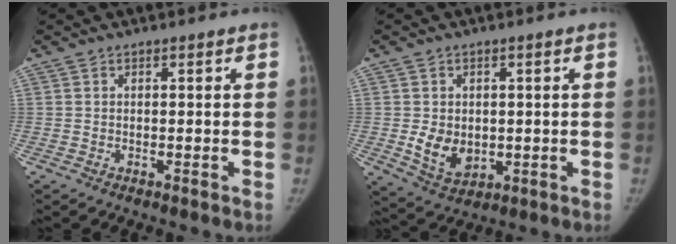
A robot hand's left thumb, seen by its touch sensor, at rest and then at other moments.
{"total": 7.0, "force": [-0.5, 5.3, 4.5], "torque": [-0.053, -0.009, 0.007]}